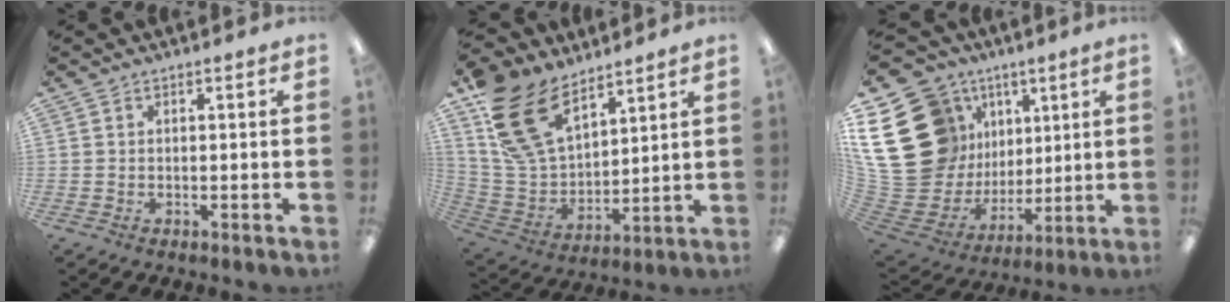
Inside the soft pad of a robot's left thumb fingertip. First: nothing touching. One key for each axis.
{"total": 17.8, "fx": 11.2, "fy": 10.2, "fz": 9.4, "tx": -0.220, "ty": -0.044, "tz": 0.214}
{"total": 27.5, "fx": 7.8, "fy": 22.3, "fz": 14.2, "tx": -0.281, "ty": -0.060, "tz": 0.195}